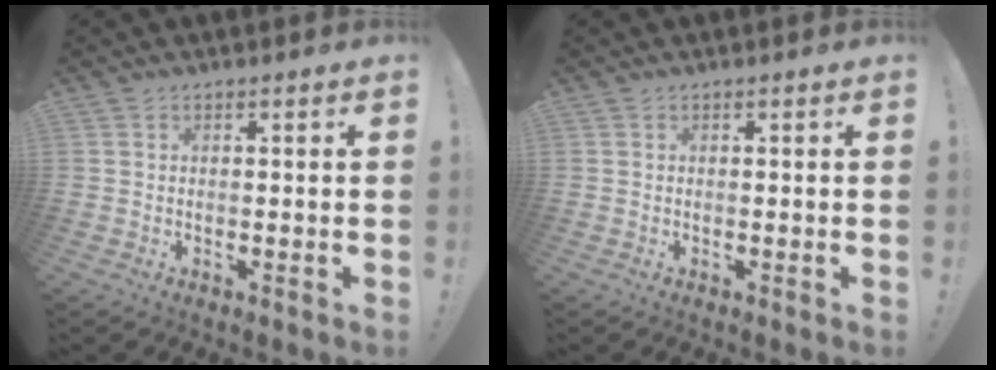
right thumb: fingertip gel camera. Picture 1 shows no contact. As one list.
[{"total": 0.0}]